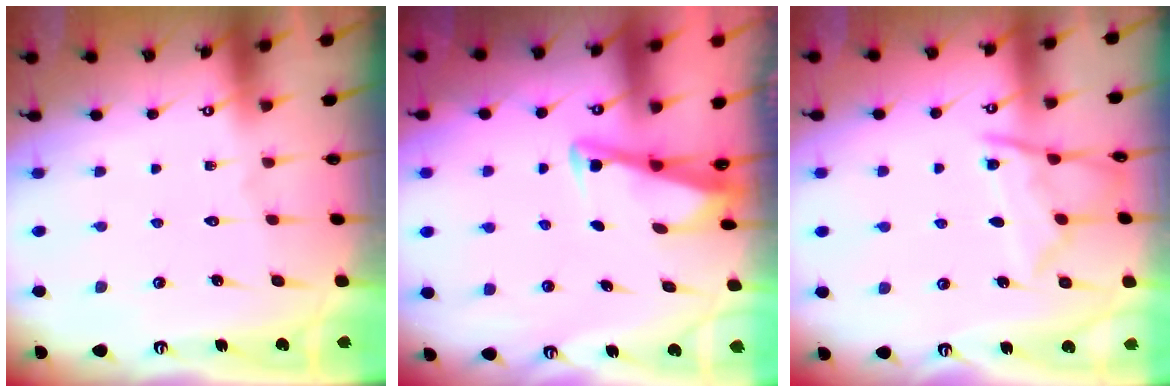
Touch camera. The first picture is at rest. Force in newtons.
{"total": 3.5, "press": 3.4, "slide": 0.3}
{"total": 8.5, "press": 8.5, "slide": 0.5}